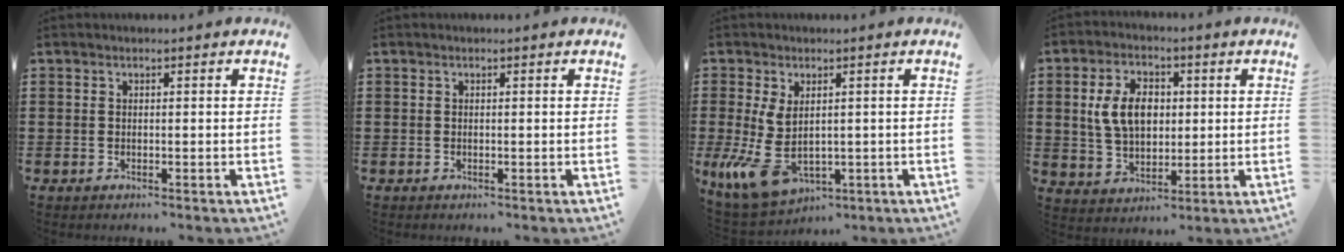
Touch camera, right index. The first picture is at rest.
{"total": 0.0}
{"total": 8.1, "force": [-0.6, 4.6, 6.7], "torque": [-0.170, -0.012, -0.009]}
{"total": 8.1, "force": [1.3, 5.4, 6.0], "torque": [-0.141, 0.008, 0.015]}